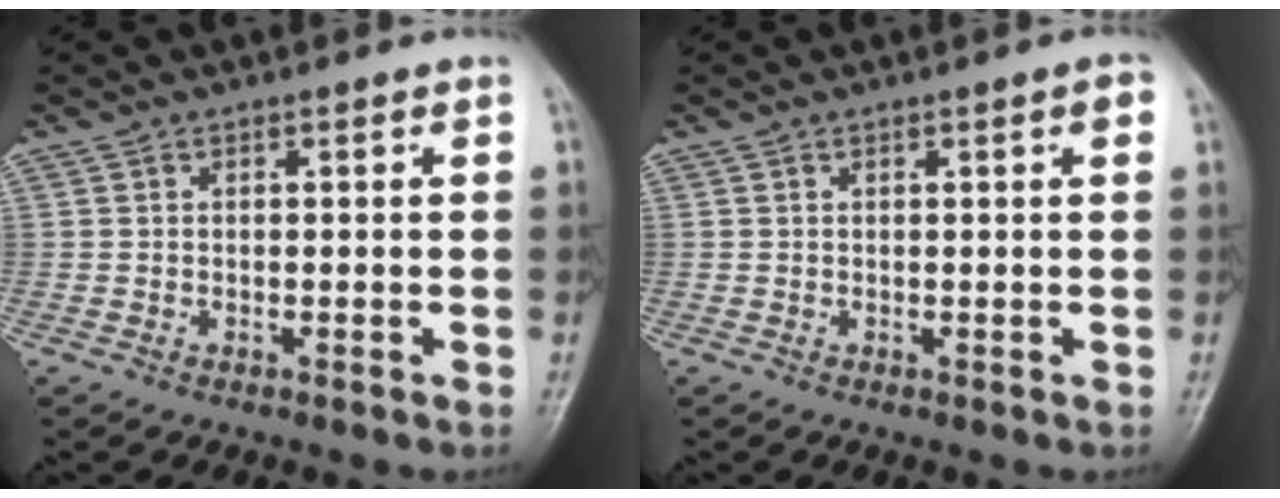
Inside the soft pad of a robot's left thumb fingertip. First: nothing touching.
{"total": 1.6, "force": [0.6, 0.2, 1.5], "torque": [-0.023, 0.002, 0.008]}